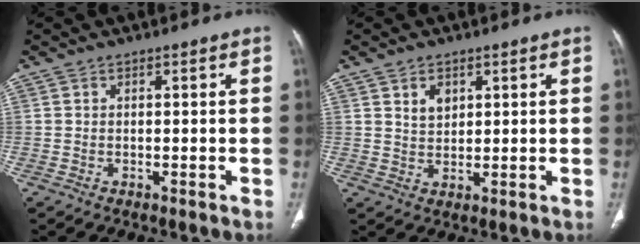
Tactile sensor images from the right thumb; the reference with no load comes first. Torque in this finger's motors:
{"motor_torque": [-0.06, 0.14, 0.16, 0.68, 0.07]}